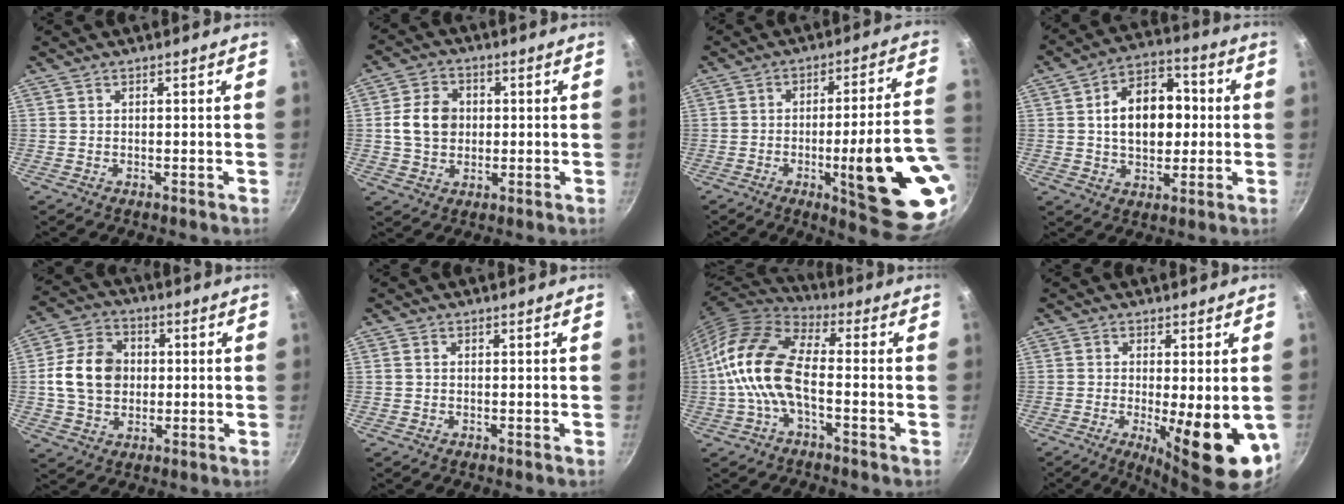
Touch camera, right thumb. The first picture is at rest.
{"total": 8.4, "force": [0.6, 6.8, 4.8], "torque": [-0.069, 0.010, 0.002]}
{"total": 21.5, "force": [-5.2, 4.0, 20.4], "torque": [-0.246, 0.011, -0.063]}
{"total": 14.8, "force": [1.0, 10.0, 10.8], "torque": [-0.129, 0.024, 0.008]}
{"total": 12.2, "force": [0.6, 9.6, 7.5], "torque": [-0.114, 0.014, 0.002]}
{"total": 0.7, "force": [0.1, 0.5, 0.4], "torque": [-0.007, 0.004, 0.000]}
{"total": 14.2, "force": [-2.3, 6.8, 12.2], "torque": [-0.235, 0.034, -0.063]}
{"total": 14.2, "force": [-3.2, 4.1, 13.3], "torque": [-0.173, -0.015, -0.035]}